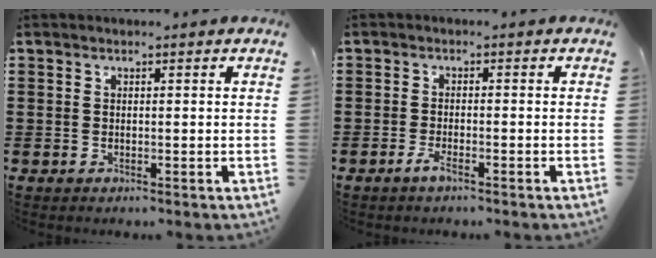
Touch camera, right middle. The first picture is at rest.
{"total": 2.5, "force": [-1.7, 0.4, 1.8], "torque": [-0.037, 0.000, -0.034]}